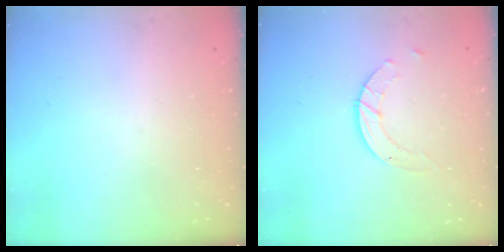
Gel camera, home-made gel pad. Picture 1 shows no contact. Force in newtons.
{"total": 4.5, "press": 4.5, "slide": 0.3}